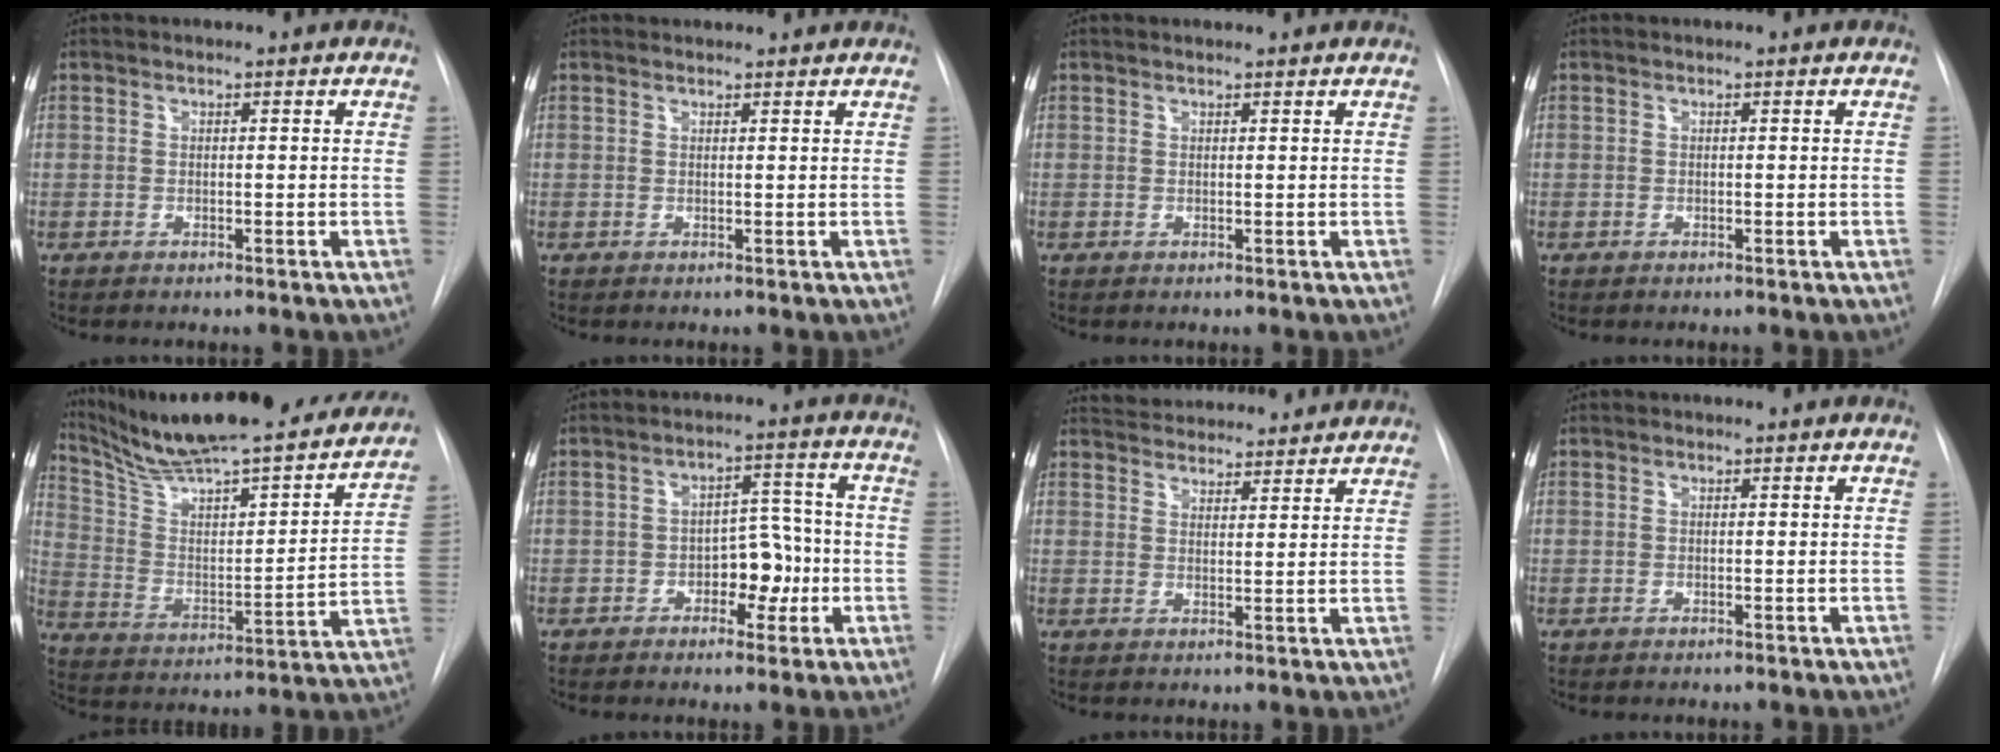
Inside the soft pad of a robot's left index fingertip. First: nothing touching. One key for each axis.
{"total": 3.3, "fx": 3.2, "fy": 0.5, "fz": 0.4, "tx": -0.008, "ty": 0.025, "tz": 0.038}
{"total": 2.1, "fx": 2.0, "fy": 0.2, "fz": 0.5, "tx": -0.009, "ty": 0.020, "tz": 0.026}
{"total": 0.0}
{"total": 29.2, "fx": 25.8, "fy": 3.7, "fz": 13.2, "tx": -0.212, "ty": -0.041, "tz": 0.370}
{"total": 6.3, "fx": -2.0, "fy": 3.6, "fz": 4.7, "tx": -0.061, "ty": 0.020, "tz": -0.028}
{"total": 13.2, "fx": 12.5, "fy": 2.8, "fz": 3.0, "tx": -0.038, "ty": 0.028, "tz": 0.172}
{"total": 0.0}